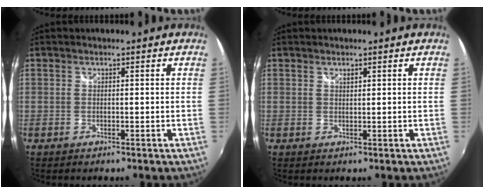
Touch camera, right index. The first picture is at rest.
{"total": 0.6, "force": [0.5, 0.2, 0.2], "torque": [-0.002, 0.000, 0.010]}